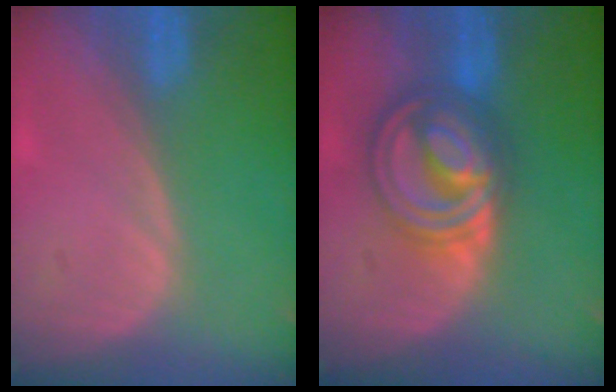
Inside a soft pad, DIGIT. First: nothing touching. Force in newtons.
{"total": 8.7, "press": 8.7, "slide": 0.6}